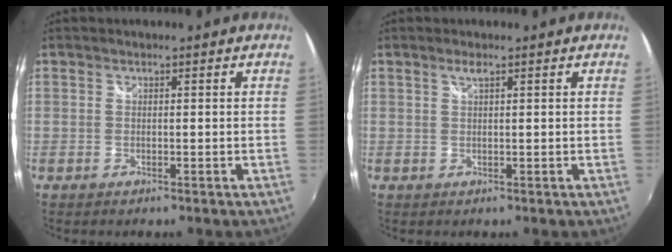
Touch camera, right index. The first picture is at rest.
{"total": 1.1, "force": [0.7, 0.0, 0.8], "torque": [-0.015, 0.003, 0.012]}